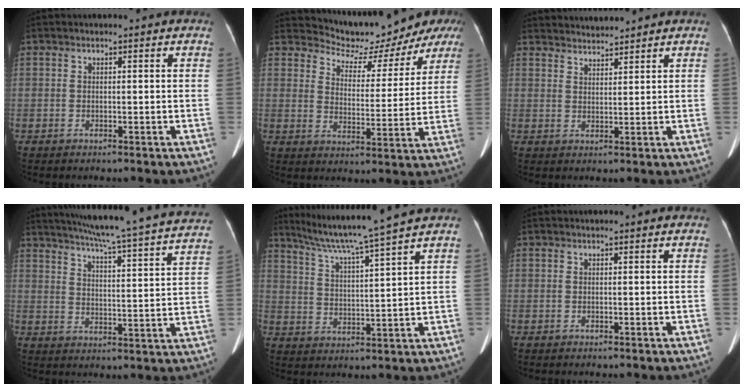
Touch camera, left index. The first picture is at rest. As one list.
[{"total": 11.3, "force": [10.7, 3.4, 1.7], "torque": [-0.023, 0.004, 0.136]}, {"total": 4.1, "force": [4.1, 0.1, -0.1], "torque": [-0.005, 0.019, 0.074]}, {"total": 27.6, "force": [24.9, 0.4, 11.8], "torque": [-0.191, -0.053, 0.310]}, {"total": 12.5, "force": [10.5, -2.5, 6.2], "torque": [-0.108, -0.004, 0.172]}, {"total": 0.0}]